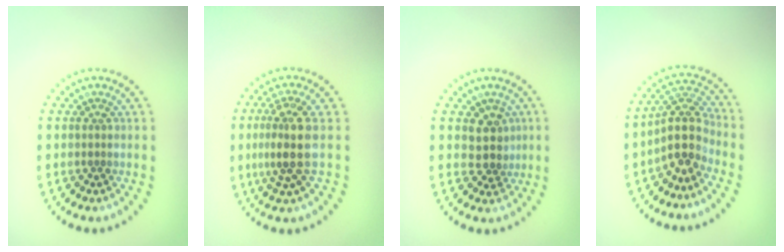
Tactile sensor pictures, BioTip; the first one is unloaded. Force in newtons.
{"total": 3.7, "press": 3.1, "slide": 1.9}
{"total": 2.6, "press": 2.1, "slide": 1.6}
{"total": 4.0, "press": 3.1, "slide": 2.5}